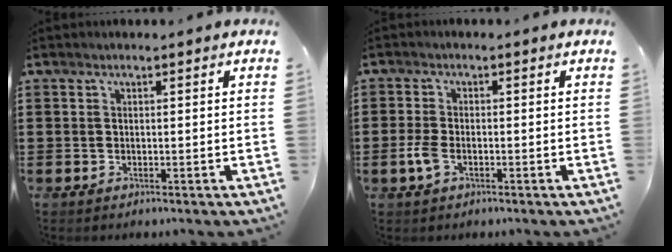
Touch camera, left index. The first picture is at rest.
{"total": 3.0, "force": [-1.2, 1.5, 2.3], "torque": [-0.064, -0.005, -0.027]}